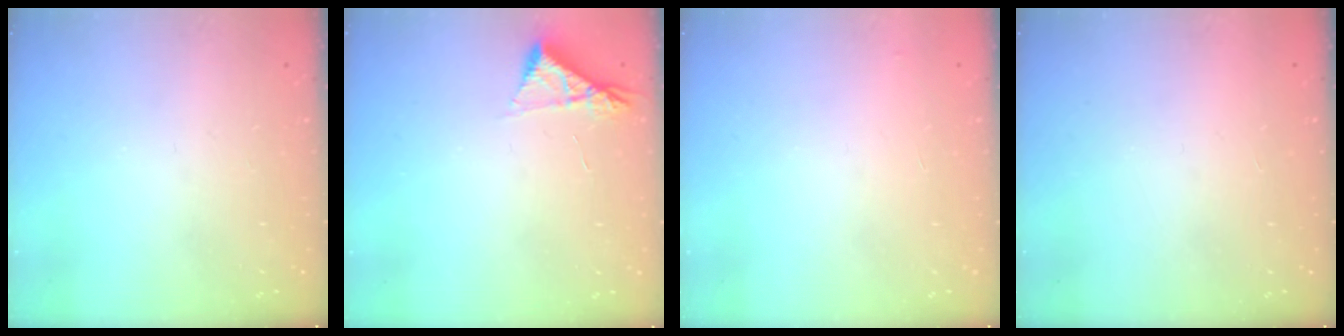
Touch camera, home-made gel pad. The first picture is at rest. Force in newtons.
{"total": 5.0, "press": 5.0, "slide": 0.8}
{"total": 2.9, "press": 2.9, "slide": 0.1}
{"total": 1.5, "press": 1.5, "slide": 0.1}